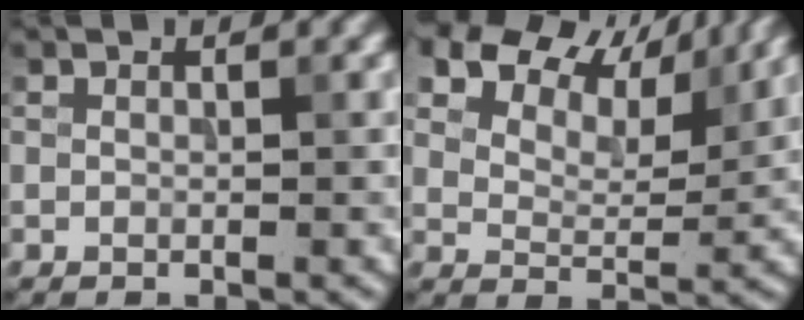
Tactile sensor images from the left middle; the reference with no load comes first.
{"total": 12.4, "force": [9.3, 5.9, 5.6], "torque": [-0.112, 0.010, 0.166]}